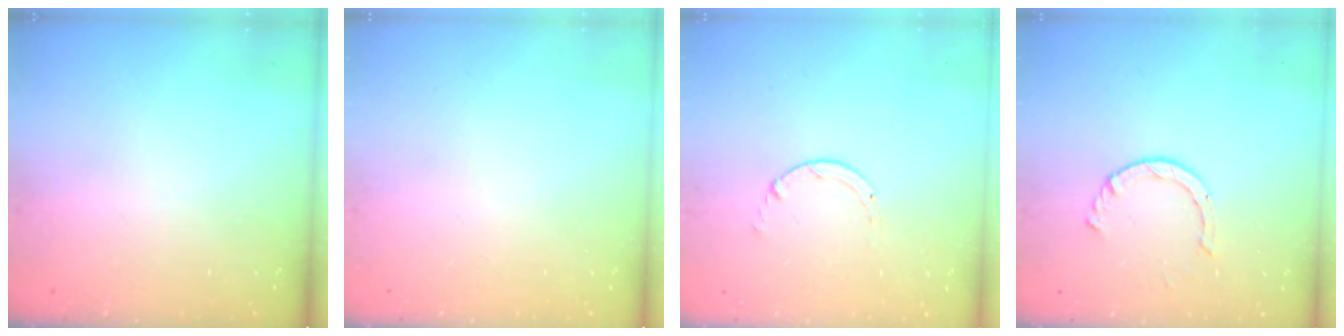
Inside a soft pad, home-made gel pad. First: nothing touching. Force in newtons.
{"total": 0.0}
{"total": 0.6, "press": 0.5, "slide": 0.1}
{"total": 2.3, "press": 2.3, "slide": 0.2}